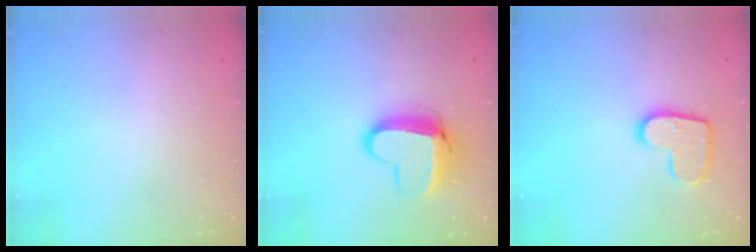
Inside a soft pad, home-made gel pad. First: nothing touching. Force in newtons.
{"total": 11.8, "press": 11.8, "slide": 1.2}
{"total": 11.8, "press": 11.7, "slide": 0.6}